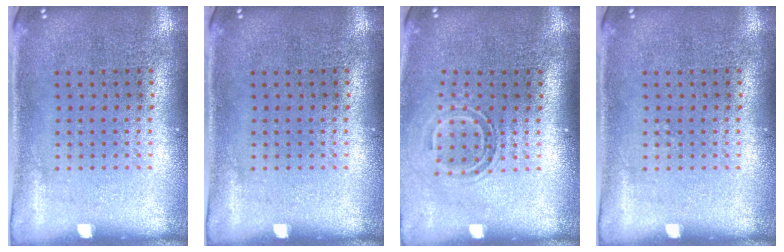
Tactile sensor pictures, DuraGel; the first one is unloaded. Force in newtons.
{"total": 0.0}
{"total": 1.6, "press": 1.0, "slide": 1.2}
{"total": 0.0}